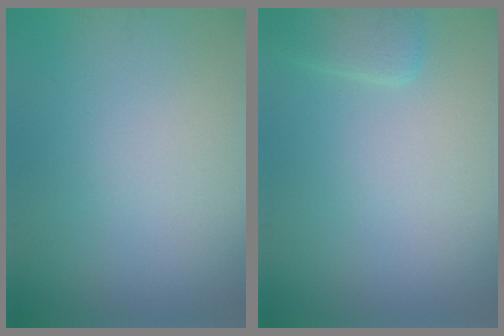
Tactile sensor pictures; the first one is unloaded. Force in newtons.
{"total": 1.6, "press": 1.5, "slide": 0.2}